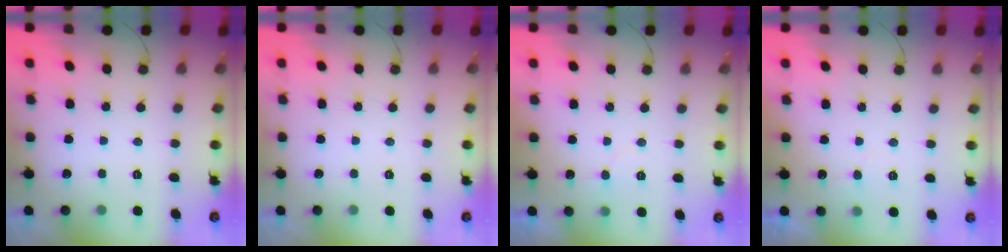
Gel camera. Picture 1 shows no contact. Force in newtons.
{"total": 0.0}
{"total": 4.6, "press": 4.6, "slide": 0.3}
{"total": 3.6, "press": 3.6, "slide": 0.1}